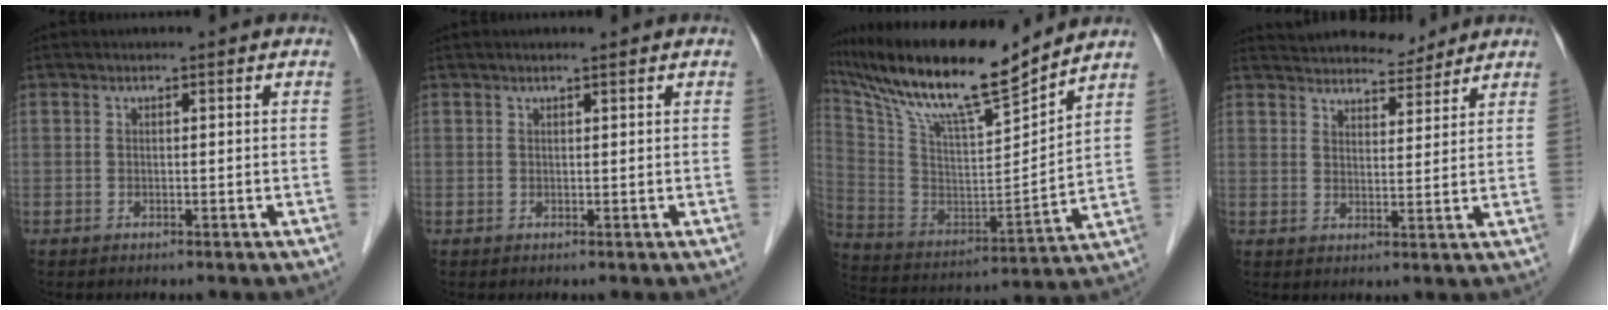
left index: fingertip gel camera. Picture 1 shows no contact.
{"total": 0.9, "force": [0.7, -0.1, 0.5], "torque": [-0.012, 0.004, 0.015]}
{"total": 20.0, "force": [16.7, 1.1, 11.0], "torque": [-0.206, 0.001, 0.301]}
{"total": 9.9, "force": [9.5, 2.1, 1.9], "torque": [-0.020, 0.009, 0.135]}